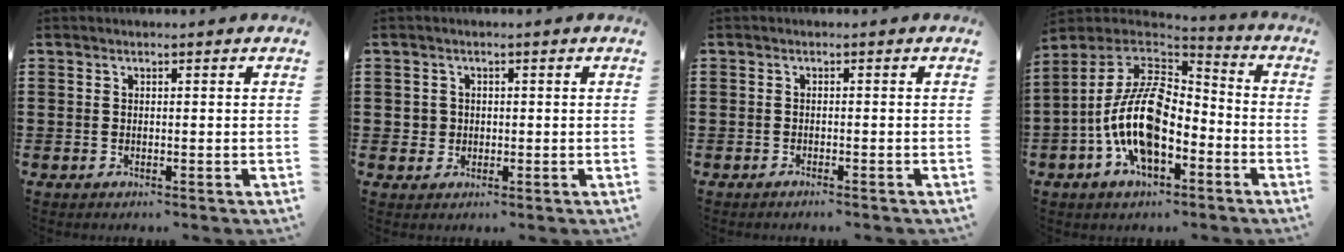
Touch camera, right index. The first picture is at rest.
{"total": 1.9, "force": [0.0, 1.8, 0.3], "torque": [-0.012, 0.009, -0.003]}
{"total": 0.9, "force": [-0.9, -0.1, 0.2], "torque": [-0.005, -0.003, -0.018]}
{"total": 14.3, "force": [-3.3, 7.3, 11.9], "torque": [-0.281, -0.009, -0.073]}